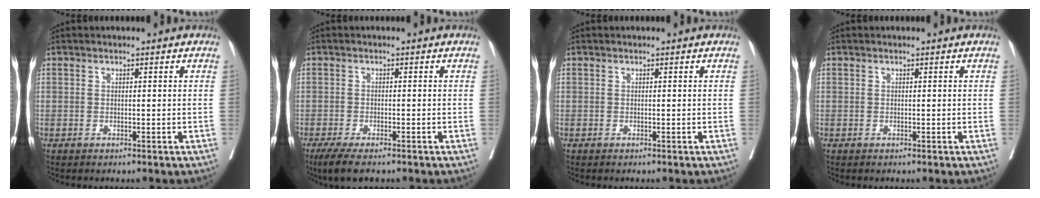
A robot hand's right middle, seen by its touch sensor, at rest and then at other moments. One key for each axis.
{"total": 5.4, "fx": -3.9, "fy": 1.0, "fz": 3.5, "tx": -0.056, "ty": -0.014, "tz": -0.065}
{"total": 0.0}
{"total": 0.0}